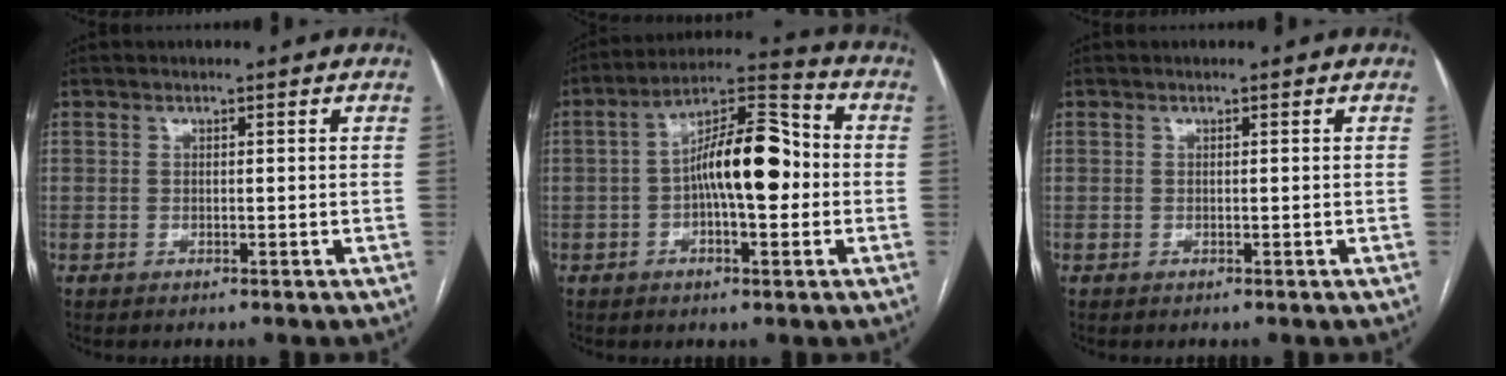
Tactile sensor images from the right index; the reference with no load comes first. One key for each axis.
{"total": 12.7, "fx": -0.8, "fy": 4.0, "fz": 12.0, "tx": -0.208, "ty": 0.034, "tz": -0.016}
{"total": 0.0}